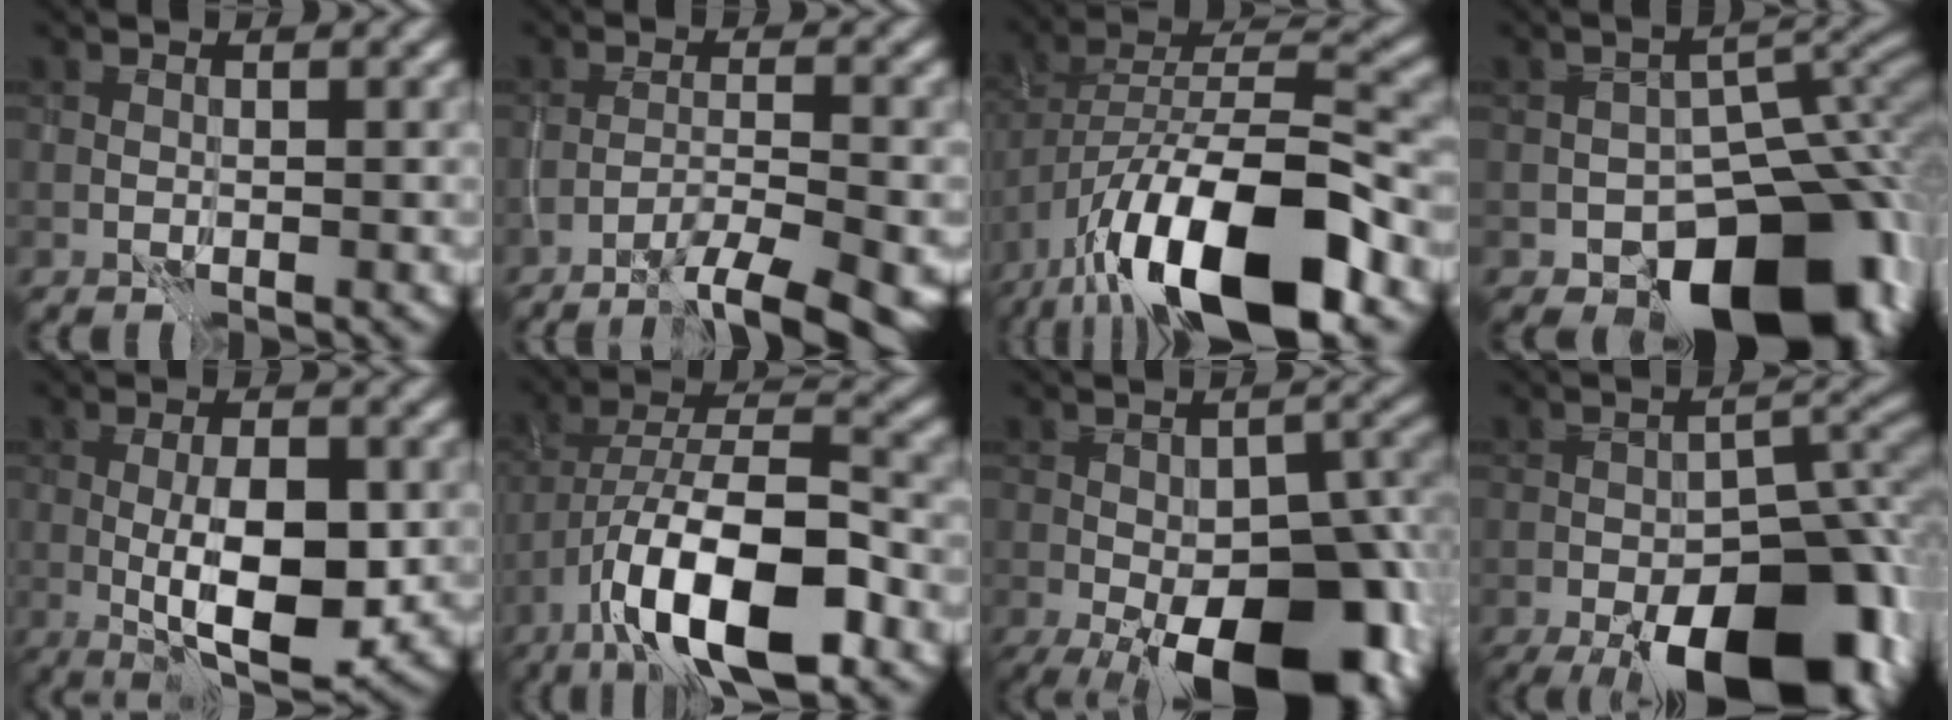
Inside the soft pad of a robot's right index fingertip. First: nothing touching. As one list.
[{"total": 6.0, "force": [-4.2, 0.8, 4.2], "torque": [-0.063, 0.000, -0.069]}, {"total": 14.6, "force": [-8.3, 5.2, 10.8], "torque": [-0.192, -0.003, -0.148]}, {"total": 12.9, "force": [-6.7, 7.7, 8.0], "torque": [-0.082, 0.000, -0.105]}, {"total": 8.2, "force": [-1.1, 3.1, 7.5], "torque": [-0.128, -0.006, -0.015]}, {"total": 11.4, "force": [-5.7, 4.1, 9.0], "torque": [-0.161, 0.004, -0.101]}, {"total": 15.1, "force": [-6.4, 7.0, 11.8], "torque": [-0.155, -0.019, -0.093]}, {"total": 15.0, "force": [-8.2, 6.2, 10.9], "torque": [-0.132, 0.004, -0.128]}]